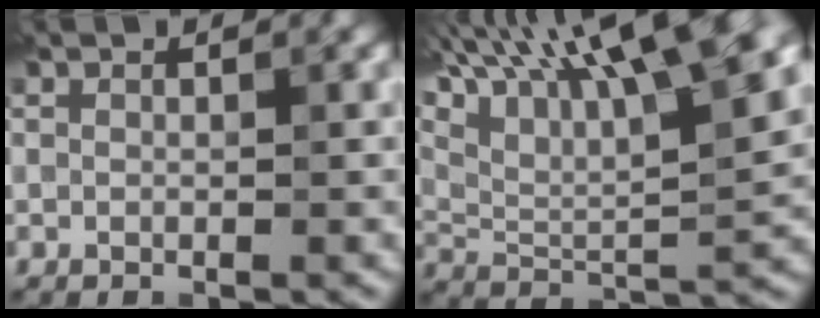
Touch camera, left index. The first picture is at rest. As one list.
[{"total": 17.2, "force": [9.6, 5.4, 13.2], "torque": [-0.252, 0.042, 0.170]}]